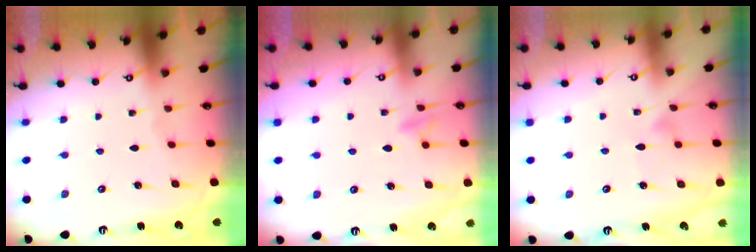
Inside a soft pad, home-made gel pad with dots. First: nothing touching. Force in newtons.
{"total": 7.3, "press": 7.2, "slide": 0.7}
{"total": 6.6, "press": 6.6, "slide": 0.4}